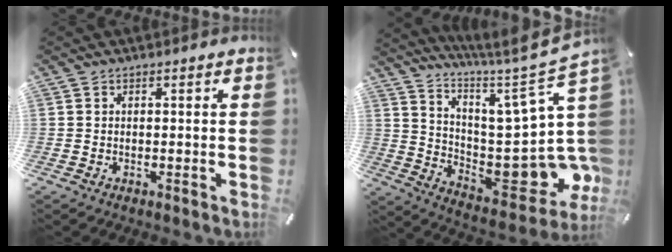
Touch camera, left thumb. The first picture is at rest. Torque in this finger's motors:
{"motor_torque": [2.11, 2.08, 1.39, -1.39, 0.16]}